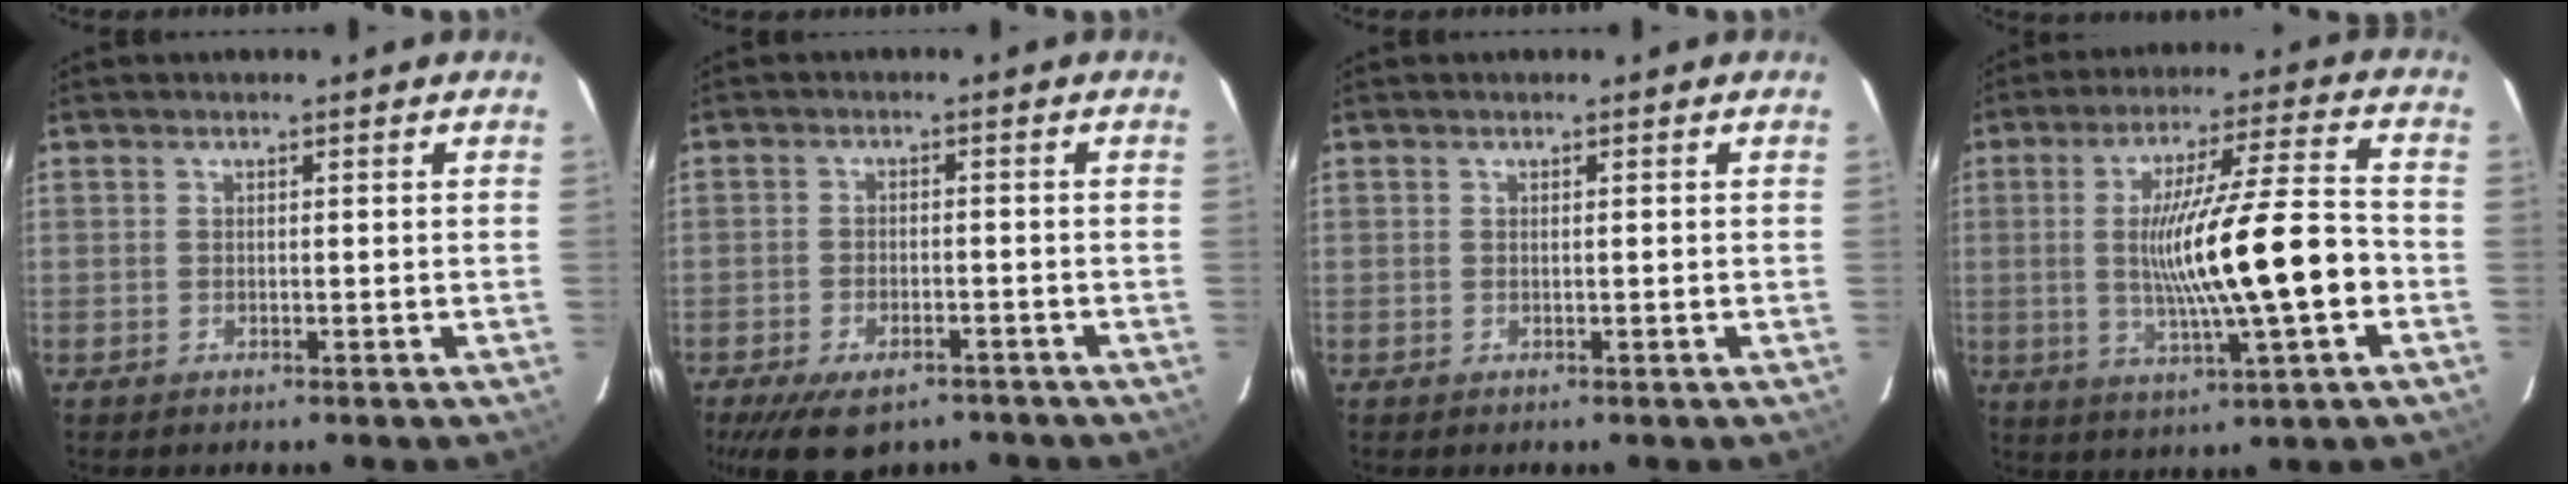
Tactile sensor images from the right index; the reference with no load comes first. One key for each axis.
{"total": 8.7, "fx": -6.3, "fy": 3.9, "fz": 4.5, "tx": -0.074, "ty": -0.005, "tz": -0.098}
{"total": 0.0}
{"total": 15.7, "fx": -2.2, "fy": 0.4, "fz": 15.5, "tx": -0.270, "ty": 0.003, "tz": -0.034}